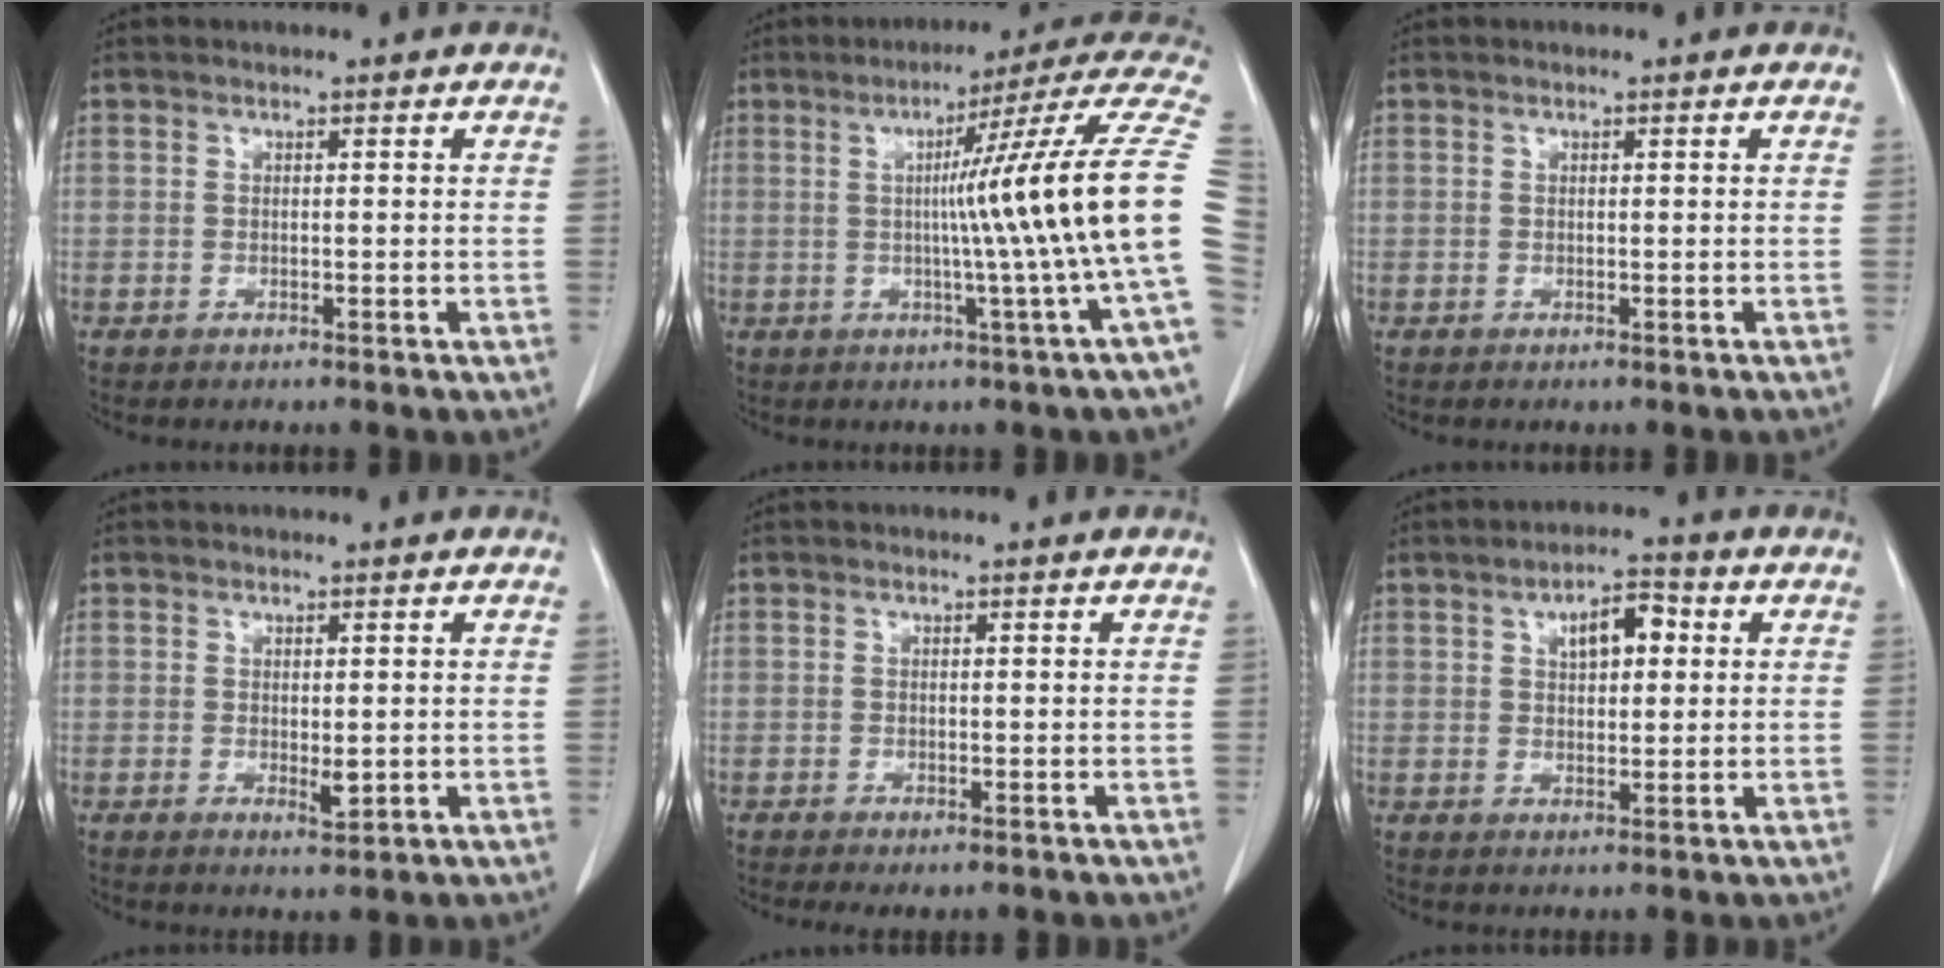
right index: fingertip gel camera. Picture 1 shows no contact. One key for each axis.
{"total": 18.2, "fx": -0.4, "fy": -3.3, "fz": 17.9, "tx": -0.205, "ty": 0.007, "tz": -0.018}
{"total": 0.0}
{"total": 2.0, "fx": -0.1, "fy": 0.9, "fz": 1.8, "tx": -0.029, "ty": -0.006, "tz": 0.003}
{"total": 2.2, "fx": -1.5, "fy": 0.9, "fz": 1.3, "tx": -0.014, "ty": -0.004, "tz": -0.018}
{"total": 5.9, "fx": 1.9, "fy": 2.7, "fz": 4.9, "tx": -0.077, "ty": 0.013, "tz": 0.031}